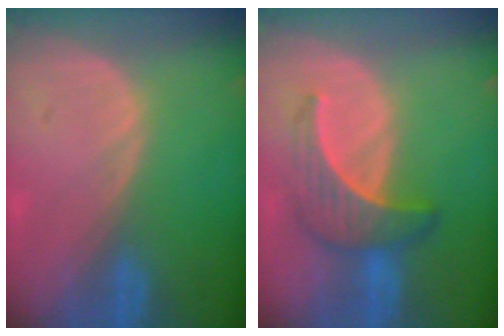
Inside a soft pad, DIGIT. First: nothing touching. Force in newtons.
{"total": 6.3, "press": 6.0, "slide": 1.9}